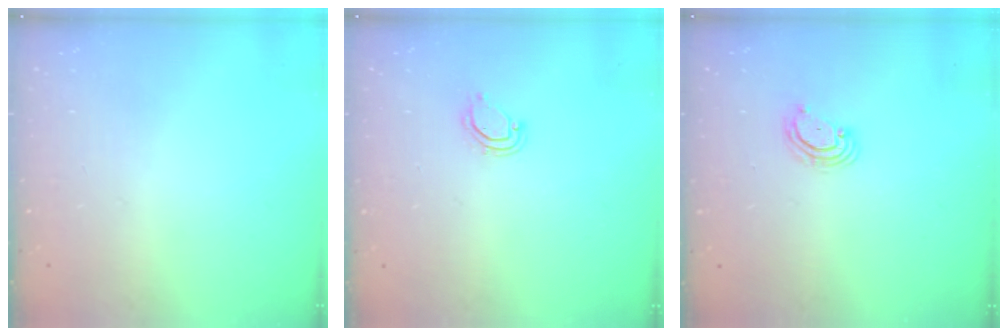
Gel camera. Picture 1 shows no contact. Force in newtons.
{"total": 4.3, "press": 4.3, "slide": 0.3}
{"total": 5.5, "press": 5.5, "slide": 0.6}